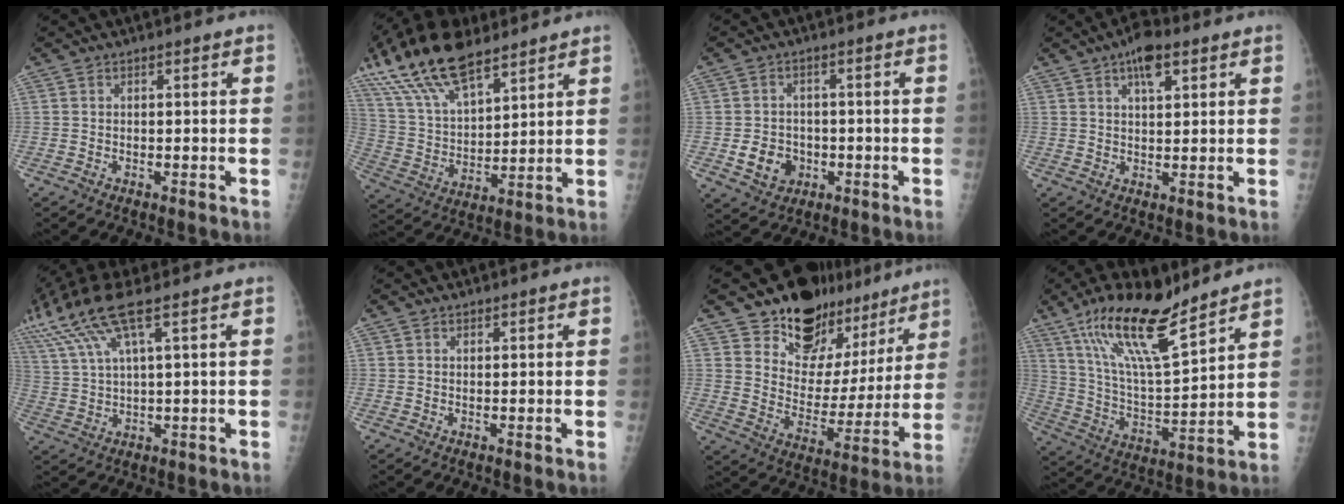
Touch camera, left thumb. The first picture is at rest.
{"total": 18.6, "force": [13.0, 7.3, 11.0], "torque": [-0.194, -0.029, 0.252]}
{"total": 6.2, "force": [-1.5, 5.3, 2.7], "torque": [-0.023, 0.007, -0.018]}
{"total": 6.2, "force": [3.4, 2.6, 4.5], "torque": [-0.060, -0.007, 0.049]}
{"total": 13.0, "force": [8.1, 2.0, 9.9], "torque": [-0.243, -0.002, 0.166]}
{"total": 0.7, "force": [0.6, 0.4, 0.1], "torque": [0.003, -0.004, 0.008]}
{"total": 19.4, "force": [15.1, 10.8, 5.7], "torque": [-0.030, -0.102, 0.212]}
{"total": 17.9, "force": [12.6, 4.3, 12.0], "torque": [-0.197, -0.062, 0.238]}